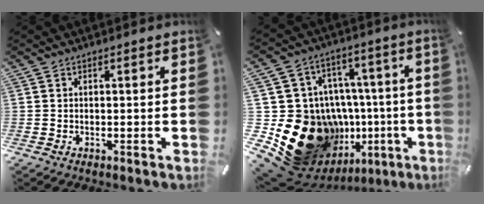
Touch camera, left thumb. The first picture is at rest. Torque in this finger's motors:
{"motor_torque": [1.09, 1.53, 1.31, 0.06, 0.52]}